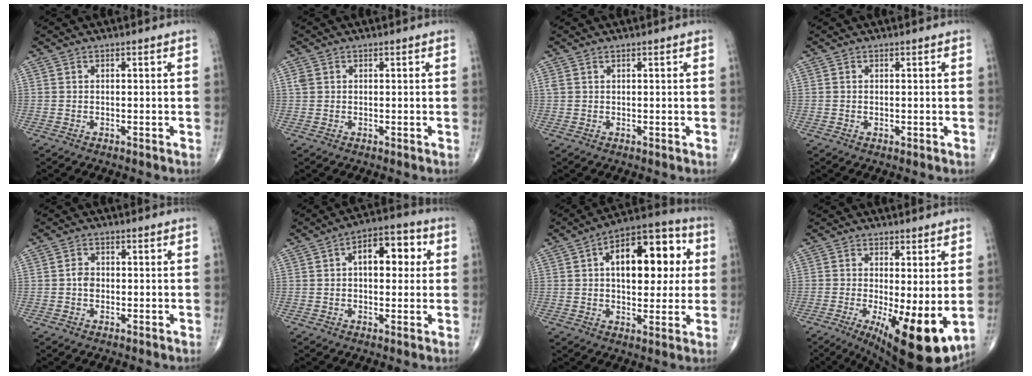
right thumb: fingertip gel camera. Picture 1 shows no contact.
{"total": 1.2, "force": [0.4, 1.0, 0.6], "torque": [-0.010, 0.005, 0.008]}
{"total": 0.7, "force": [0.5, 0.3, 0.4], "torque": [-0.009, 0.008, 0.013]}
{"total": 0.0}
{"total": 2.1, "force": [-0.2, 1.7, 1.3], "torque": [-0.012, 0.006, -0.006]}
{"total": 10.1, "force": [2.1, 5.6, 8.2], "torque": [-0.091, 0.022, 0.023]}
{"total": 17.7, "force": [3.6, 9.5, 14.5], "torque": [-0.168, 0.022, 0.046]}
{"total": 13.6, "force": [-2.6, 4.2, 12.6], "torque": [-0.190, -0.028, -0.025]}